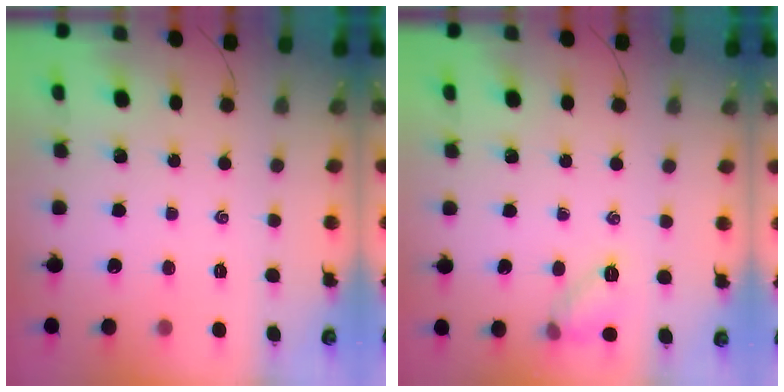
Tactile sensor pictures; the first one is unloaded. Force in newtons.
{"total": 7.2, "press": 6.9, "slide": 2.0}